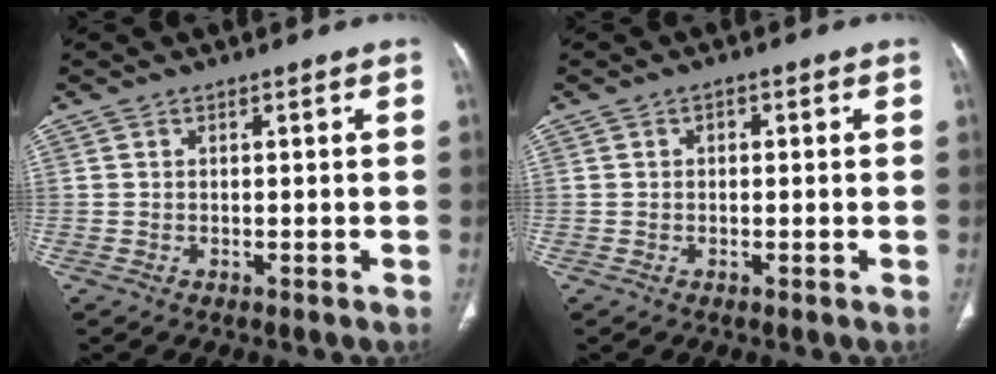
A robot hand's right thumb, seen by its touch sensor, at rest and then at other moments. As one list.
[{"total": 1.2, "force": [0.3, 0.9, 0.8], "torque": [-0.010, 0.004, 0.005]}]